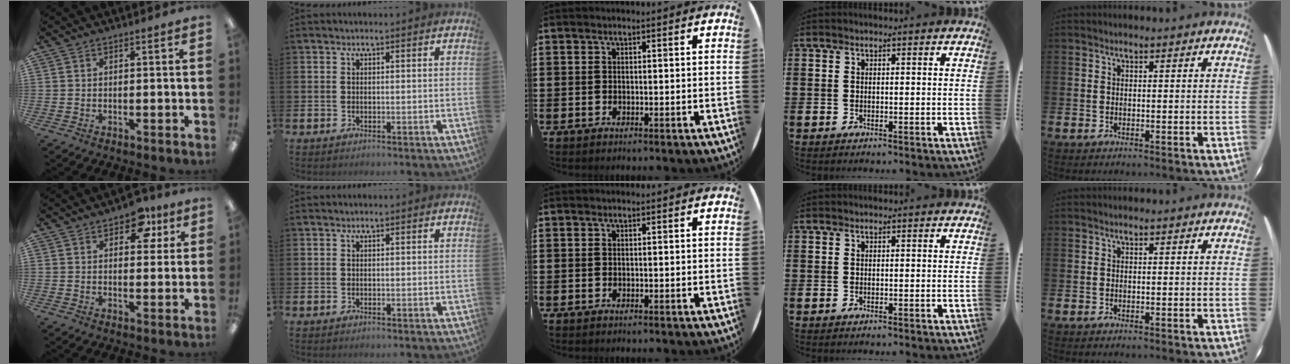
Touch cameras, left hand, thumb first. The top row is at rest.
{"thumb": {"total": 7.8, "force": [4.4, 4.7, 4.4], "torque": [-0.034, -0.016, 0.071]}}